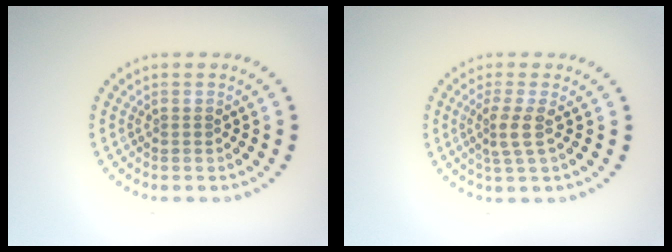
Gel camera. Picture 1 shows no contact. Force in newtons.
{"total": 2.4, "press": 1.8, "slide": 1.6}